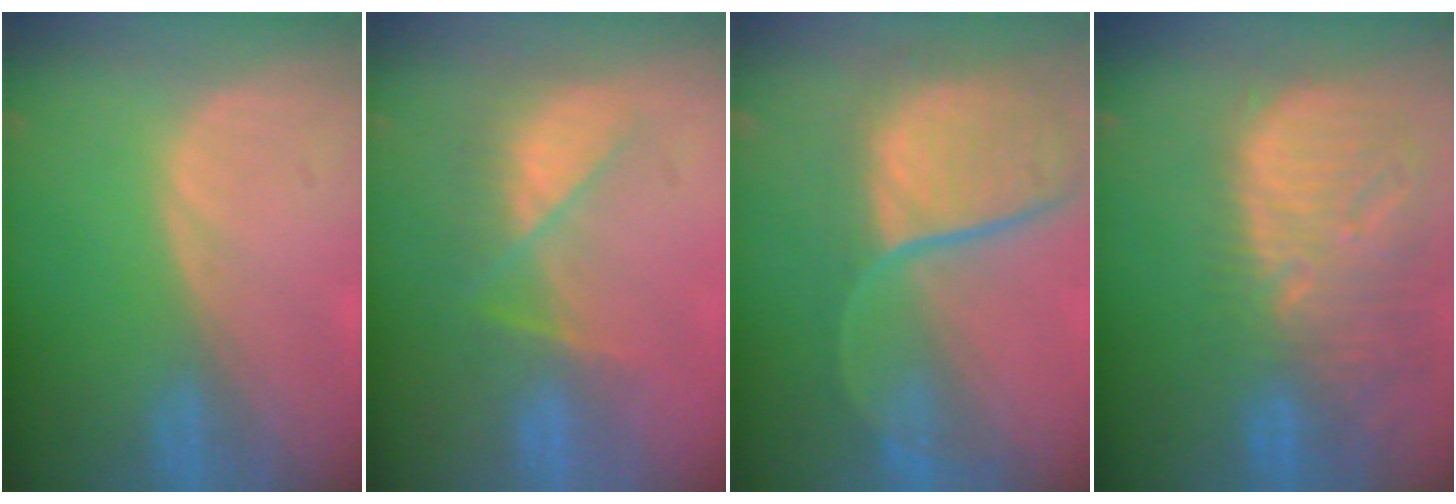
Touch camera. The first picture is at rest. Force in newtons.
{"total": 7.4, "press": 6.8, "slide": 3.0}
{"total": 12.1, "press": 9.9, "slide": 7.0}
{"total": 13.5, "press": 11.6, "slide": 6.9}